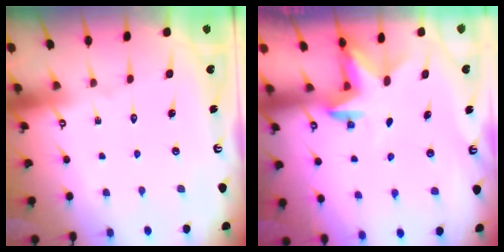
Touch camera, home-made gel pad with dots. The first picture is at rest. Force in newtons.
{"total": 3.0, "press": 2.9, "slide": 0.7}